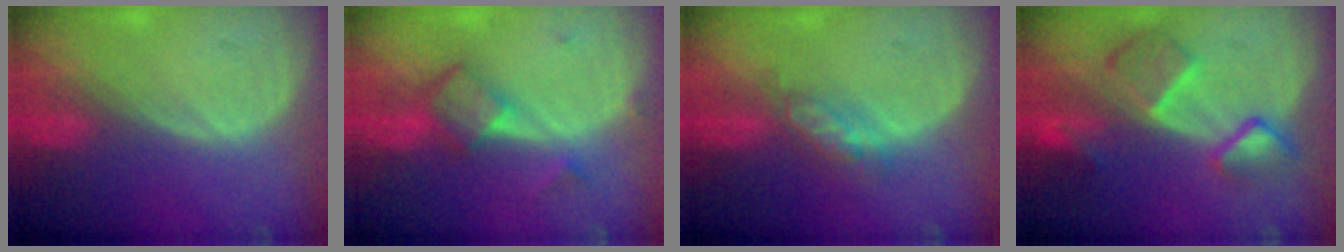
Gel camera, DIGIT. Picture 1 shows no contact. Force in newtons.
{"total": 5.9, "press": 5.0, "slide": 3.2}
{"total": 4.7, "press": 4.1, "slide": 2.2}
{"total": 7.6, "press": 6.8, "slide": 3.5}